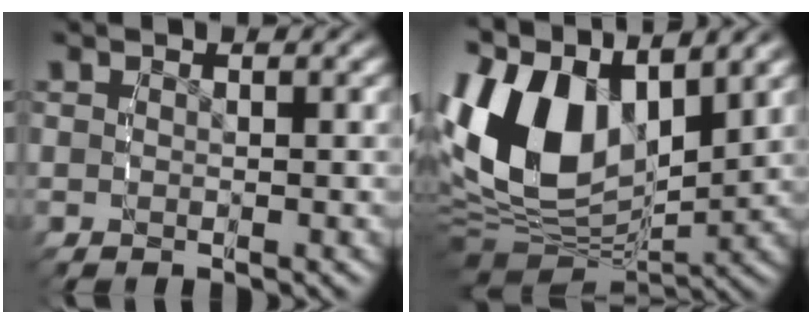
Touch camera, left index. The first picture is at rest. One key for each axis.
{"total": 13.7, "fx": 2.1, "fy": 8.9, "fz": 10.1, "tx": -0.204, "ty": -0.012, "tz": 0.044}